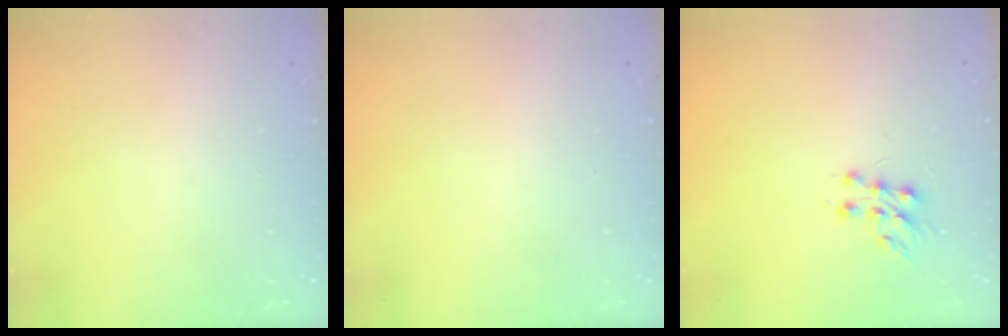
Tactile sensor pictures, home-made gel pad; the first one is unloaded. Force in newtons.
{"total": 0.0}
{"total": 7.9, "press": 7.8, "slide": 0.6}